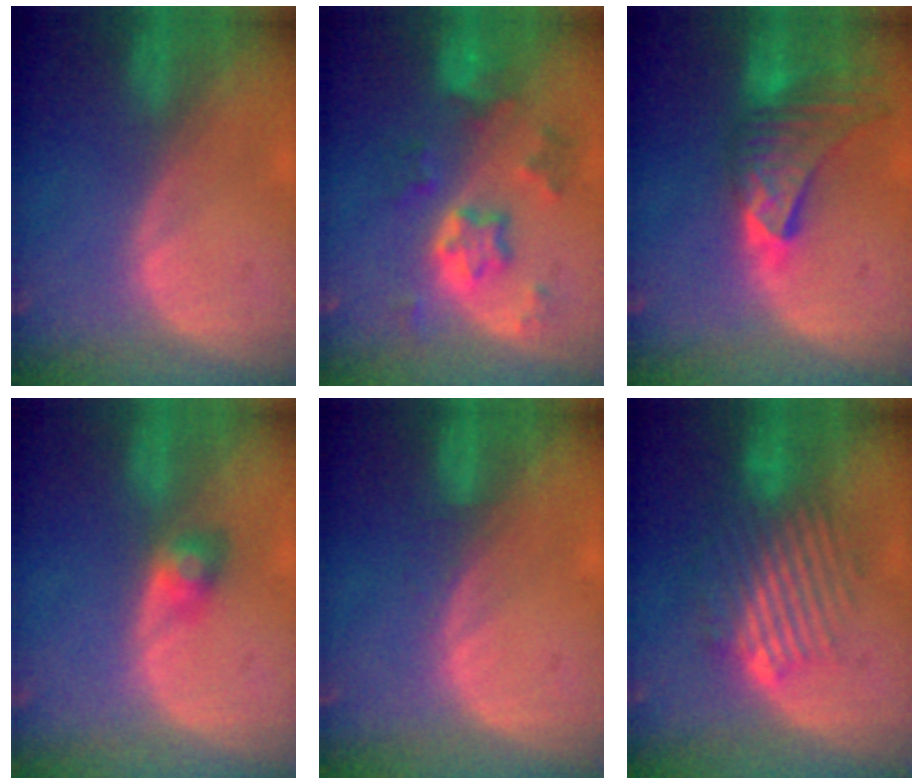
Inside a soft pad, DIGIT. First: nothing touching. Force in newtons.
{"total": 7.5, "press": 6.6, "slide": 3.6}
{"total": 9.0, "press": 8.4, "slide": 3.2}
{"total": 2.7, "press": 2.7, "slide": 0.3}
{"total": 1.0, "press": 0.9, "slide": 0.3}
{"total": 9.2, "press": 8.0, "slide": 4.7}